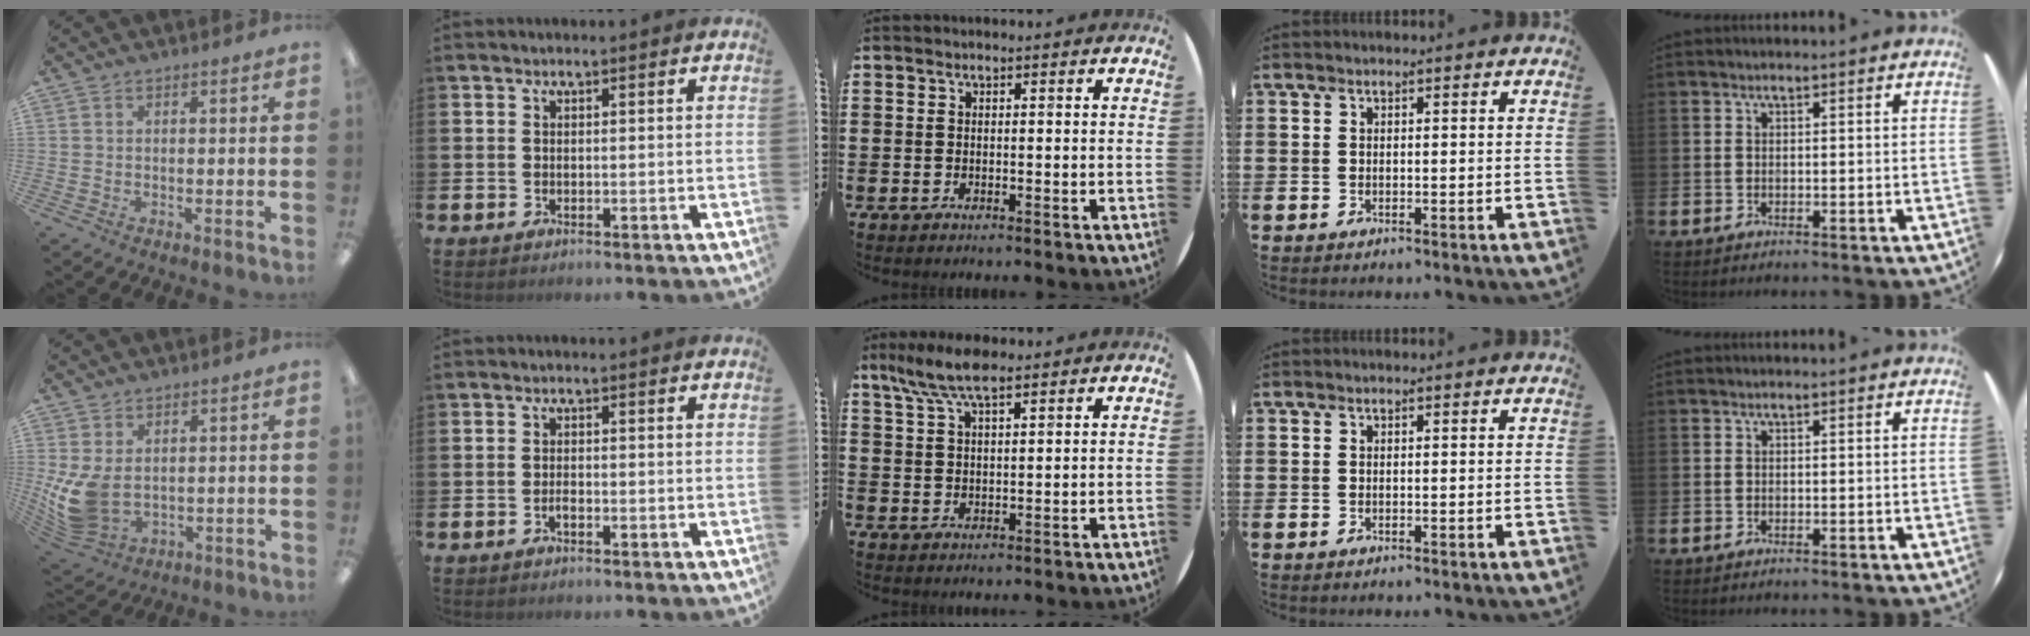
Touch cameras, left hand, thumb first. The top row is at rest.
{"thumb": {"total": 9.8, "force": [0.7, 6.5, 7.2], "torque": [-0.173, -0.010, 0.018]}, "index": {"total": 1.0, "force": [-0.6, 0.3, 0.8], "torque": [-0.017, -0.002, -0.011]}, "middle": {"total": 6.6, "force": [4.9, 2.1, 4.0], "torque": [-0.090, 0.000, 0.088]}}